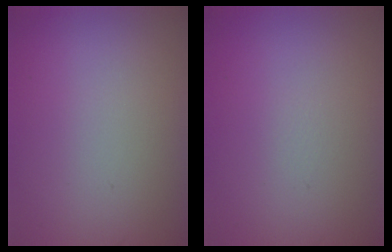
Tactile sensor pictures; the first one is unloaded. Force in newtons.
{"total": 0.0}